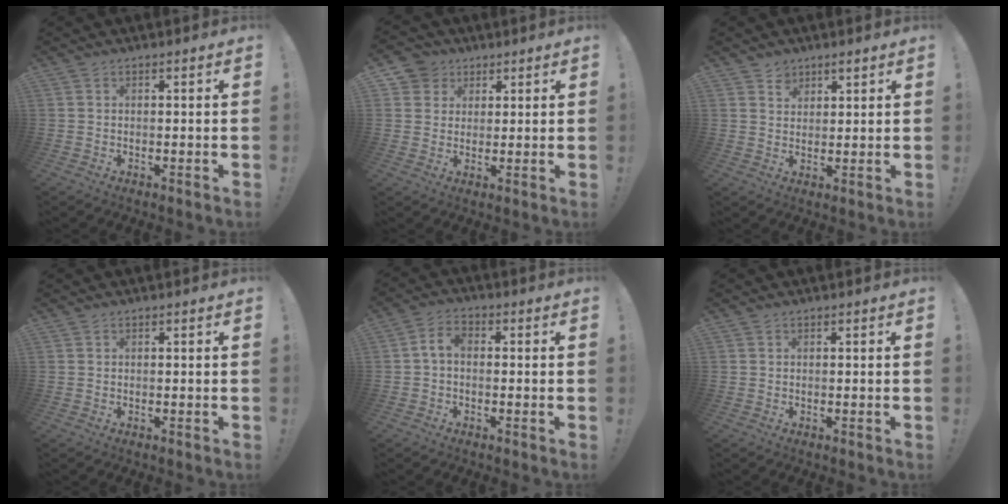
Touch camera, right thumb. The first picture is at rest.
{"total": 5.6, "force": [2.6, 5.0, 0.7], "torque": [-0.011, -0.014, 0.050]}
{"total": 3.2, "force": [2.4, 2.1, 0.4], "torque": [0.004, -0.016, 0.040]}
{"total": 0.0}
{"total": 4.5, "force": [-0.3, 2.7, 3.7], "torque": [-0.074, 0.011, -0.006]}
{"total": 0.0}